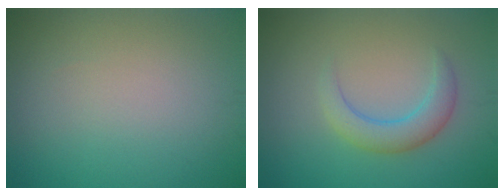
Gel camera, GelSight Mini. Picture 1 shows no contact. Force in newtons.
{"total": 2.9, "press": 2.9, "slide": 0.2}